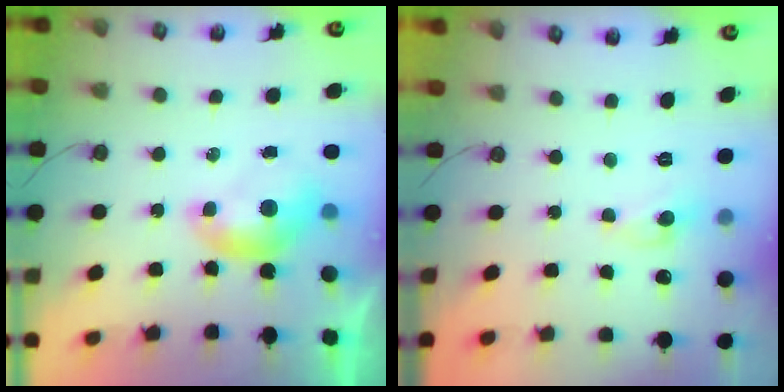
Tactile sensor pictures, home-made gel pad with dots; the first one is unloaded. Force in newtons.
{"total": 0.0}